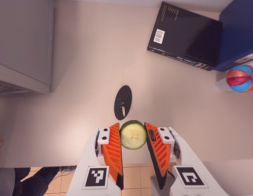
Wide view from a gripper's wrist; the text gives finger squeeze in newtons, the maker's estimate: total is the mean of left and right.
{"total": 7.5, "left": 7.2, "right": 7.9}